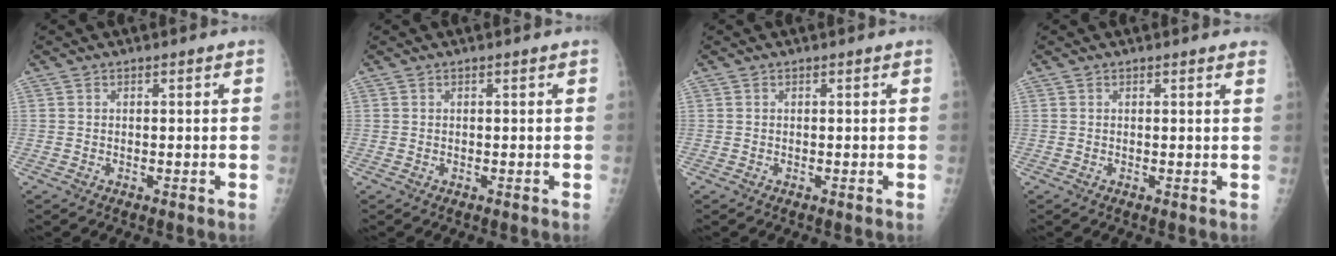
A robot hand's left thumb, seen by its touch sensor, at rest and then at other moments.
{"total": 0.0}
{"total": 0.0}
{"total": 1.9, "force": [1.7, 0.1, 0.7], "torque": [-0.009, -0.004, 0.011]}